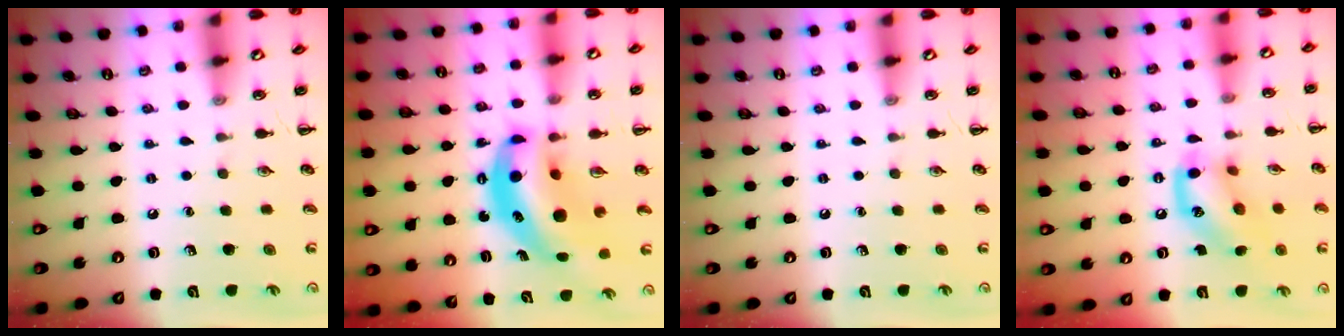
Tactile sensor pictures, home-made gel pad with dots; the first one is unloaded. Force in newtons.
{"total": 12.0, "press": 11.7, "slide": 2.8}
{"total": 0.0}
{"total": 13.0, "press": 12.9, "slide": 1.0}